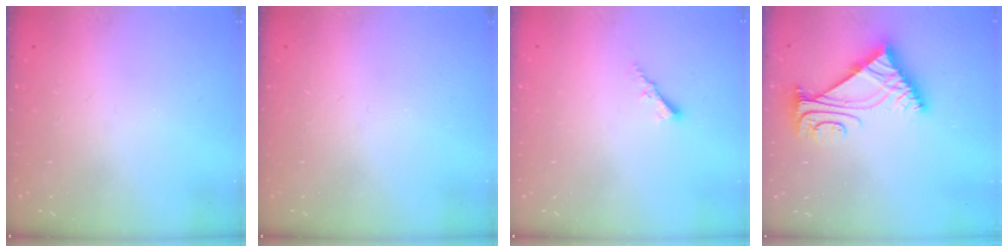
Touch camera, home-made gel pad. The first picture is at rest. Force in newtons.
{"total": 0.0}
{"total": 2.2, "press": 2.2, "slide": 0.4}
{"total": 7.4, "press": 7.3, "slide": 1.0}